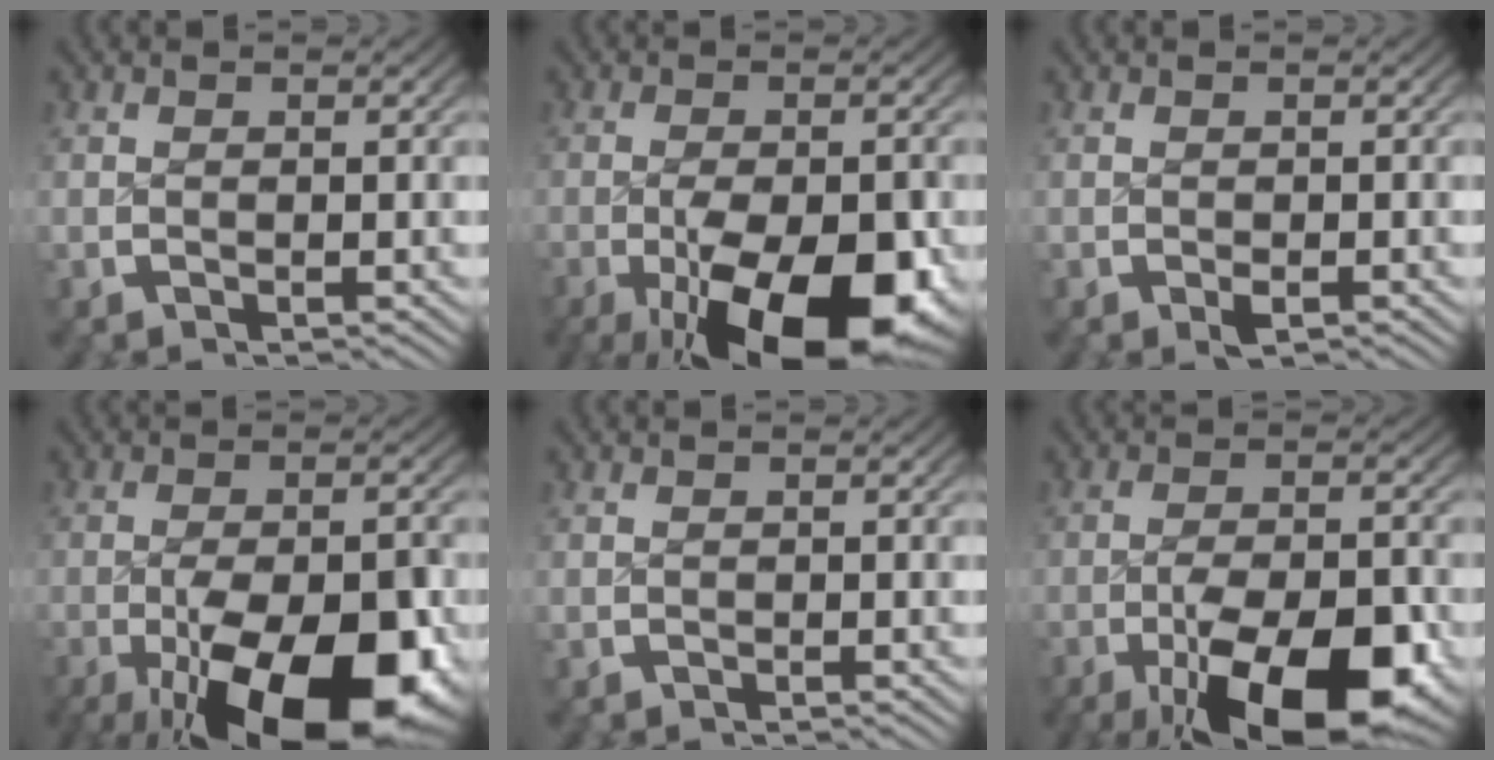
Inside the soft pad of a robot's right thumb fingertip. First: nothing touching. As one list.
[{"total": 15.4, "force": [-6.1, 8.1, 11.5], "torque": [-0.206, -0.057, -0.073]}, {"total": 0.8, "force": [-0.6, 0.4, 0.4], "torque": [-0.013, -0.003, -0.010]}, {"total": 17.1, "force": [-6.6, 9.0, 12.9], "torque": [-0.226, -0.063, -0.077]}, {"total": 0.0}, {"total": 14.1, "force": [-6.1, 7.3, 10.4], "torque": [-0.192, -0.055, -0.079]}]